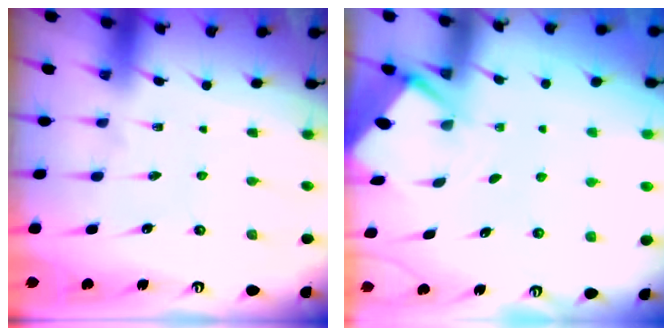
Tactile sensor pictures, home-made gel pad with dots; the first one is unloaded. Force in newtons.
{"total": 2.6, "press": 2.6, "slide": 0.0}